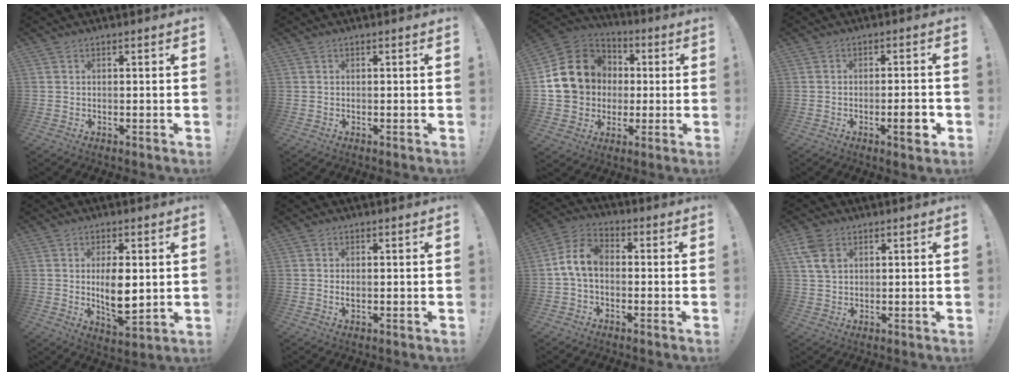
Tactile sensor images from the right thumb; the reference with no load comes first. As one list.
[{"total": 0.0}, {"total": 18.5, "force": [2.6, 16.0, 8.9], "torque": [-0.135, 0.010, 0.073]}, {"total": 5.9, "force": [-2.1, 0.9, 5.5], "torque": [-0.072, -0.001, -0.033]}, {"total": 9.0, "force": [1.1, 4.0, 8.0], "torque": [-0.122, -0.019, 0.018]}, {"total": 0.9, "force": [0.1, 0.4, 0.8], "torque": [-0.010, -0.001, -0.001]}, {"total": 9.0, "force": [-0.5, 5.7, 7.0], "torque": [-0.133, 0.009, -0.005]}, {"total": 6.9, "force": [2.8, 4.6, 4.3], "torque": [-0.087, -0.006, 0.055]}]